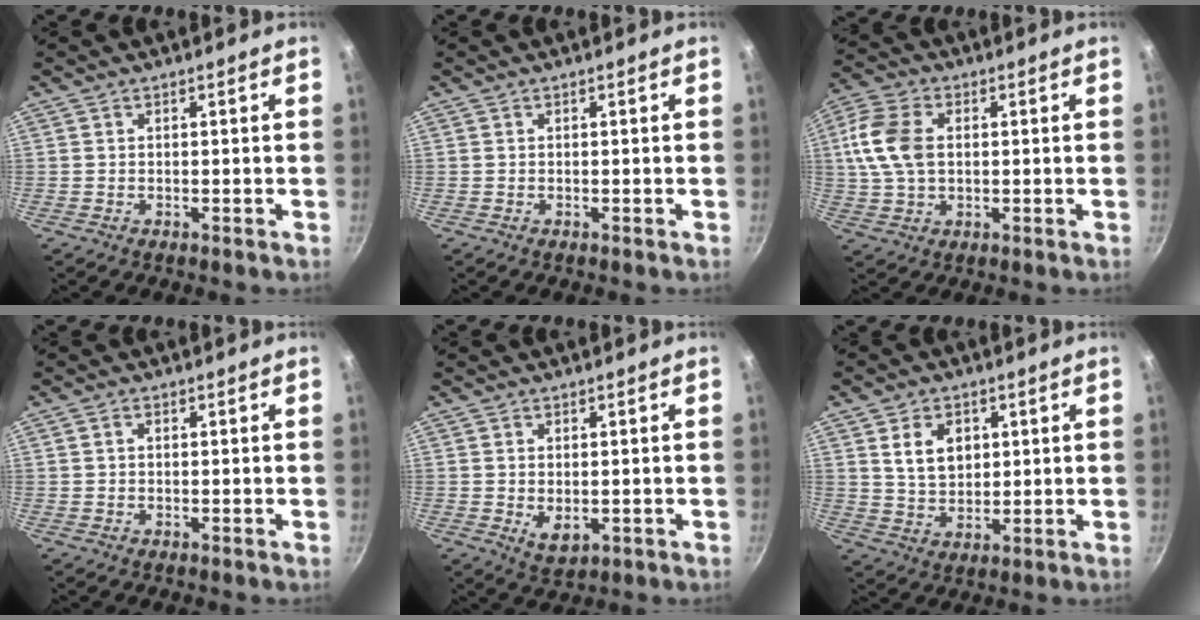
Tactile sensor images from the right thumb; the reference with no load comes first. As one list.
[{"total": 0.0}, {"total": 10.9, "force": [1.5, 7.2, 8.1], "torque": [-0.158, 0.012, 0.020]}, {"total": 1.2, "force": [0.3, 0.9, 0.7], "torque": [-0.012, 0.006, 0.004]}, {"total": 4.3, "force": [-0.3, 2.7, 3.4], "torque": [-0.055, -0.014, 0.003]}, {"total": 7.7, "force": [2.4, 5.5, 4.8], "torque": [-0.063, -0.014, 0.048]}]